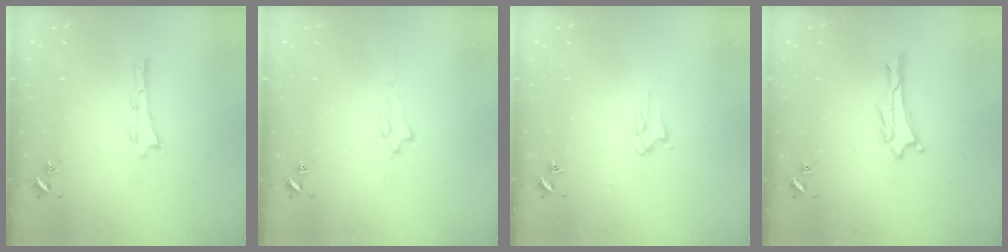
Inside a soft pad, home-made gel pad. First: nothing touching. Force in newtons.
{"total": 1.6, "press": 1.6, "slide": 0.2}
{"total": 2.8, "press": 2.8, "slide": 0.4}
{"total": 1.9, "press": 1.9, "slide": 0.1}